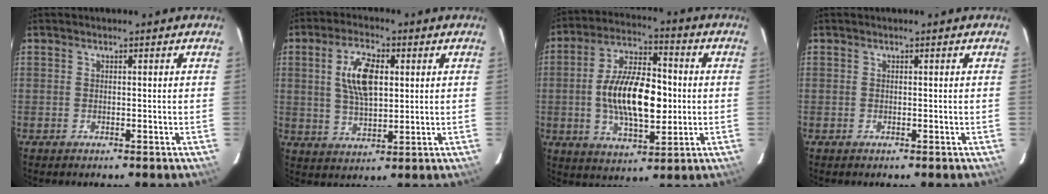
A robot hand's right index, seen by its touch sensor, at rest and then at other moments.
{"total": 9.3, "force": [2.1, 4.2, 8.0], "torque": [-0.151, 0.009, 0.043]}
{"total": 16.1, "force": [-1.0, 7.3, 14.3], "torque": [-0.263, 0.010, -0.014]}
{"total": 0.0}